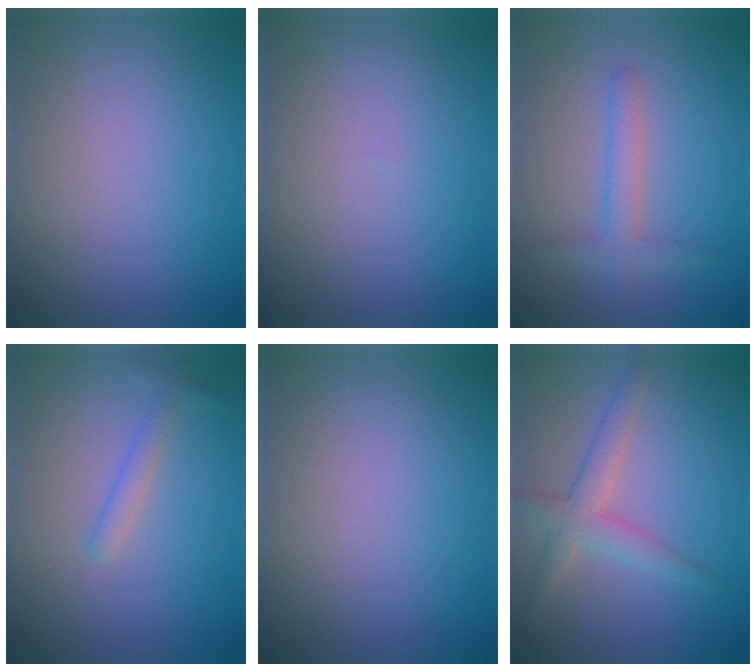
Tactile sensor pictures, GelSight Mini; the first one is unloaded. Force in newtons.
{"total": 0.0}
{"total": 2.3, "press": 2.3, "slide": 0.2}
{"total": 1.5, "press": 1.5, "slide": 0.1}
{"total": 0.0}
{"total": 3.1, "press": 3.1, "slide": 0.2}